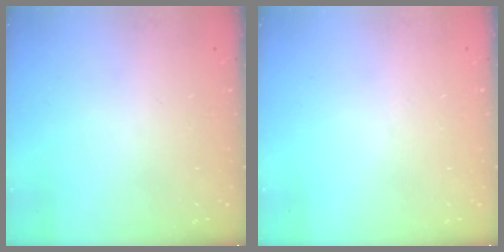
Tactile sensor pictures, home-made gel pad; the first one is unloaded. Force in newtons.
{"total": 0.0}